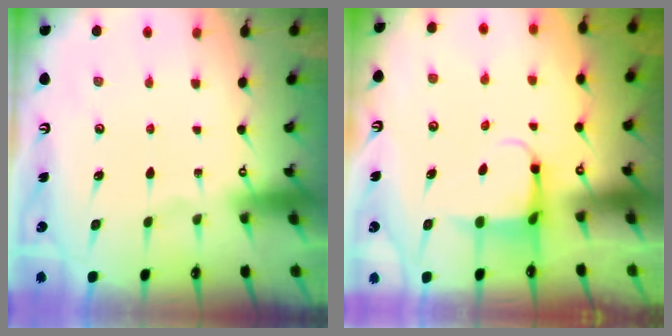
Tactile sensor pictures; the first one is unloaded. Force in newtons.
{"total": 4.0, "press": 3.8, "slide": 1.1}